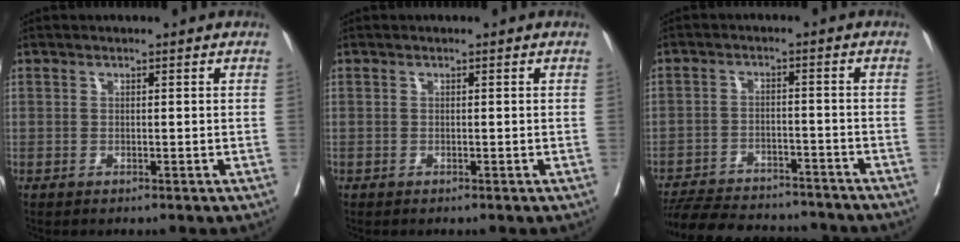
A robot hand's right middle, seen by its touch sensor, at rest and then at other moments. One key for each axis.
{"total": 0.0}
{"total": 17.0, "fx": -15.5, "fy": 4.2, "fz": 5.4, "tx": -0.121, "ty": -0.006, "tz": -0.221}